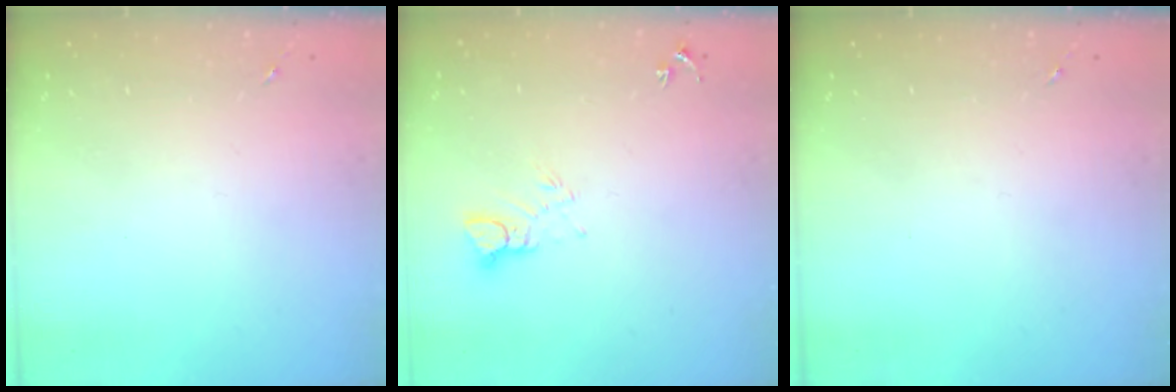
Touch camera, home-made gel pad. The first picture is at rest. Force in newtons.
{"total": 4.7, "press": 4.7, "slide": 0.3}
{"total": 0.0}